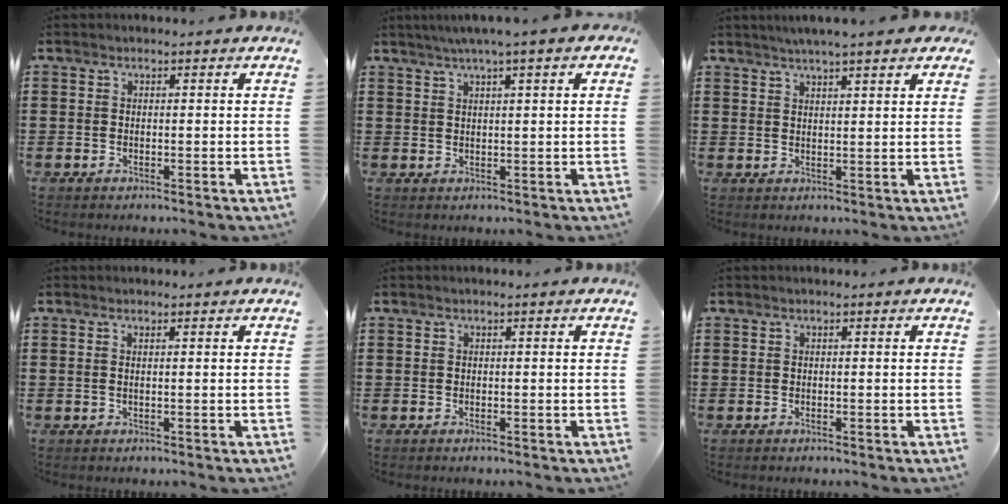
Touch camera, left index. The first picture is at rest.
{"total": 2.8, "force": [1.7, 0.3, 2.2], "torque": [-0.044, 0.007, 0.030]}
{"total": 3.1, "force": [2.8, 0.2, 1.4], "torque": [-0.034, 0.004, 0.051]}
{"total": 0.5, "force": [0.3, -0.1, 0.4], "torque": [-0.009, -0.003, 0.005]}
{"total": 0.0}
{"total": 0.0}